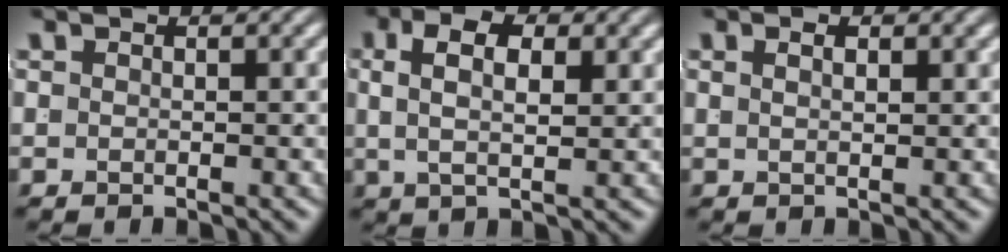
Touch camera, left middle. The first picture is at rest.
{"total": 5.5, "force": [1.9, 2.8, 4.3], "torque": [-0.061, 0.009, 0.026]}
{"total": 1.2, "force": [0.4, -0.7, 0.9], "torque": [0.000, -0.003, 0.010]}